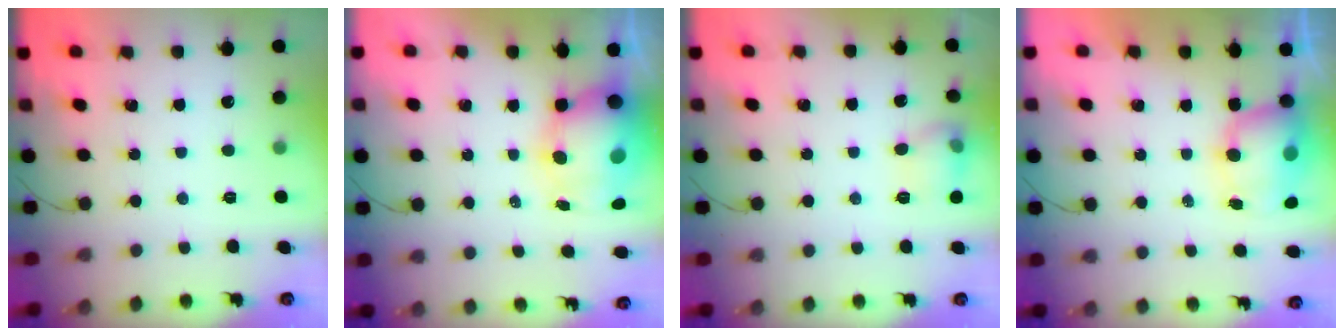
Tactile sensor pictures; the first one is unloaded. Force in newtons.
{"total": 11.9, "press": 11.5, "slide": 3.1}
{"total": 8.2, "press": 8.1, "slide": 0.6}
{"total": 9.1, "press": 8.8, "slide": 2.4}